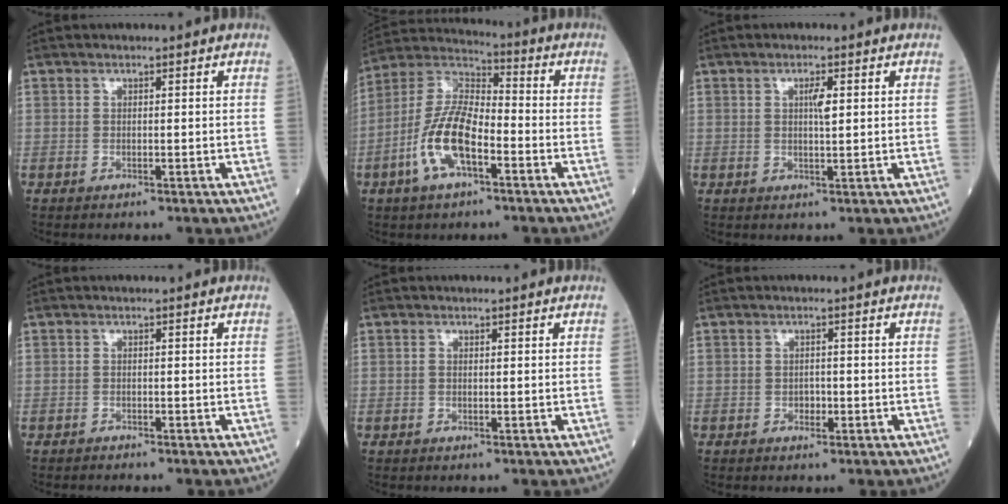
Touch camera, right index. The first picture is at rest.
{"total": 12.0, "force": [-4.4, 4.4, 10.3], "torque": [-0.221, 0.010, -0.089]}
{"total": 2.3, "force": [0.7, 0.4, 2.2], "torque": [-0.039, 0.000, 0.011]}
{"total": 0.6, "force": [-0.6, 0.0, 0.0], "torque": [-0.008, -0.003, -0.012]}
{"total": 0.0}
{"total": 1.2, "force": [-0.5, 0.9, 0.7], "torque": [-0.008, 0.004, -0.006]}